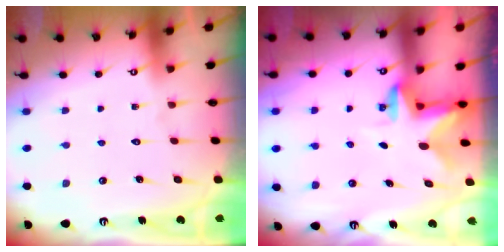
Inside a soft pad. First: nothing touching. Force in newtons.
{"total": 2.5, "press": 2.4, "slide": 0.4}